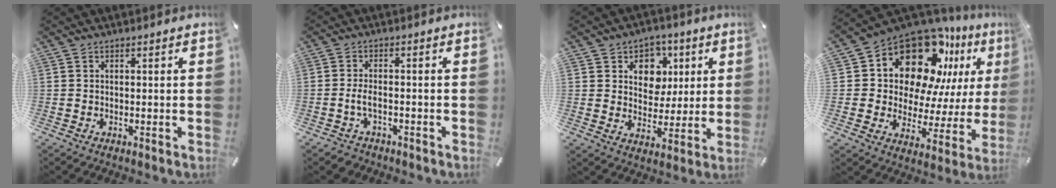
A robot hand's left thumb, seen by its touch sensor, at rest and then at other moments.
{"total": 3.6, "force": [-1.3, 2.0, 2.6], "torque": [-0.060, 0.004, -0.028]}
{"total": 9.5, "force": [3.1, 8.4, 3.3], "torque": [-0.049, -0.015, 0.056]}
{"total": 17.9, "force": [11.8, 10.5, 8.5], "torque": [-0.138, -0.098, 0.206]}